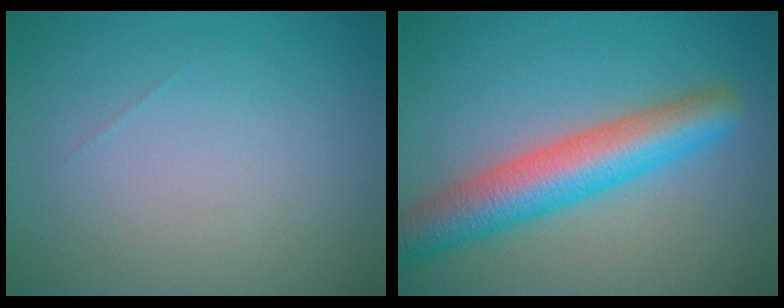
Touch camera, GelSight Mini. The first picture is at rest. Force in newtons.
{"total": 7.1, "press": 7.1, "slide": 0.1}